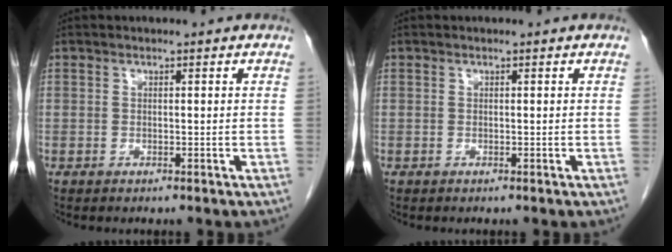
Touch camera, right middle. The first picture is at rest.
{"total": 0.0}